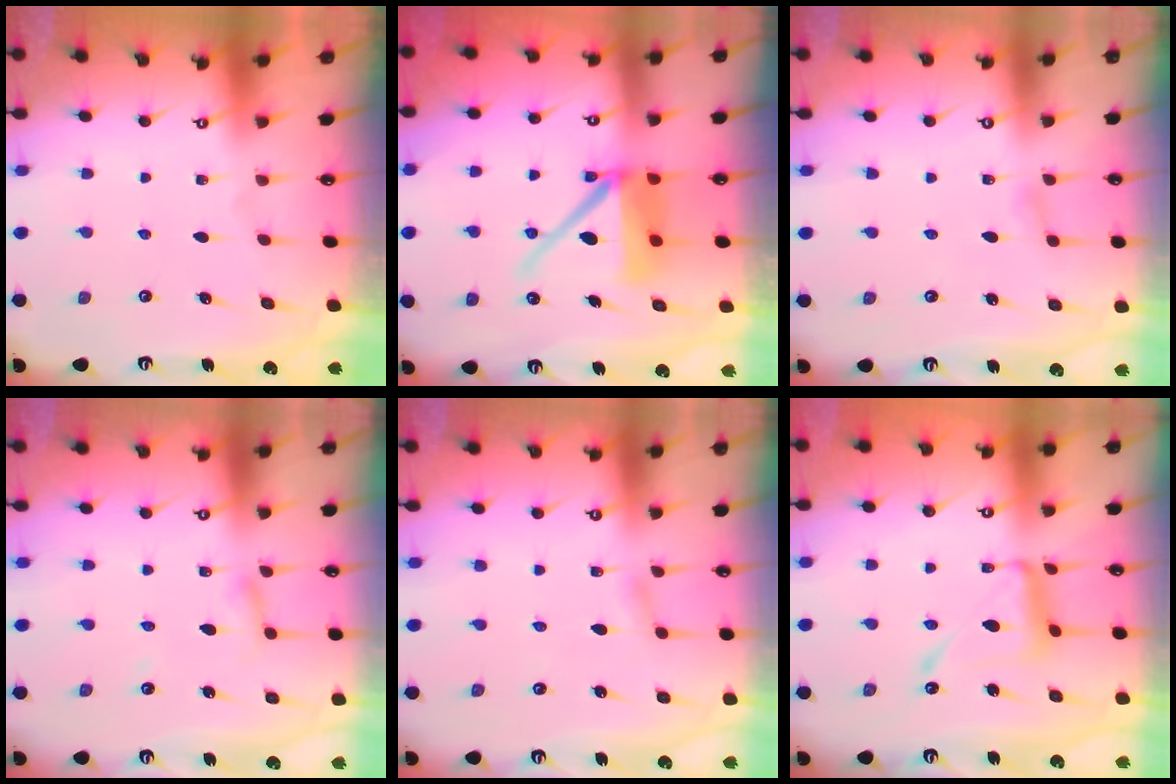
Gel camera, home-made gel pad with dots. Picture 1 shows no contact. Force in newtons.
{"total": 11.5, "press": 11.4, "slide": 1.5}
{"total": 2.3, "press": 2.3, "slide": 0.3}
{"total": 2.7, "press": 2.7, "slide": 0.2}
{"total": 2.9, "press": 2.9, "slide": 0.3}
{"total": 12.9, "press": 12.8, "slide": 1.0}